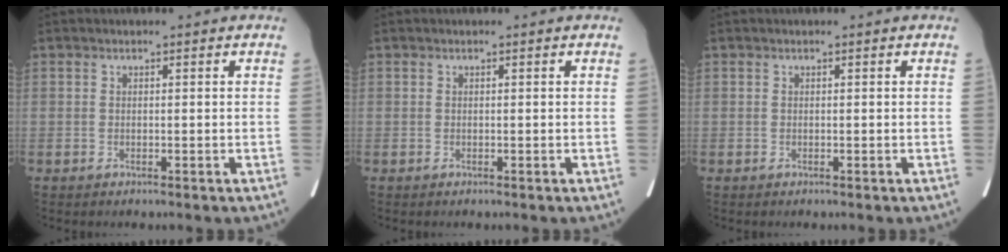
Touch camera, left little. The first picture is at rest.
{"total": 0.0}
{"total": 0.0}